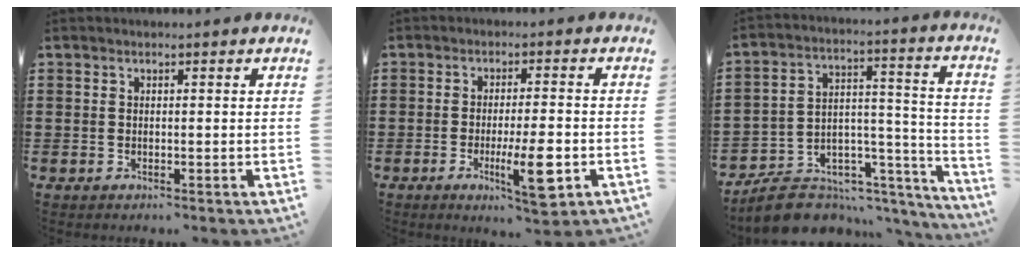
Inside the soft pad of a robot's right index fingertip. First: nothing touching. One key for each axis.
{"total": 8.6, "fx": -3.2, "fy": 1.3, "fz": 7.9, "tx": -0.143, "ty": -0.014, "tz": -0.052}
{"total": 8.0, "fx": -6.7, "fy": 3.8, "fz": 2.1, "tx": -0.037, "ty": 0.008, "tz": -0.121}